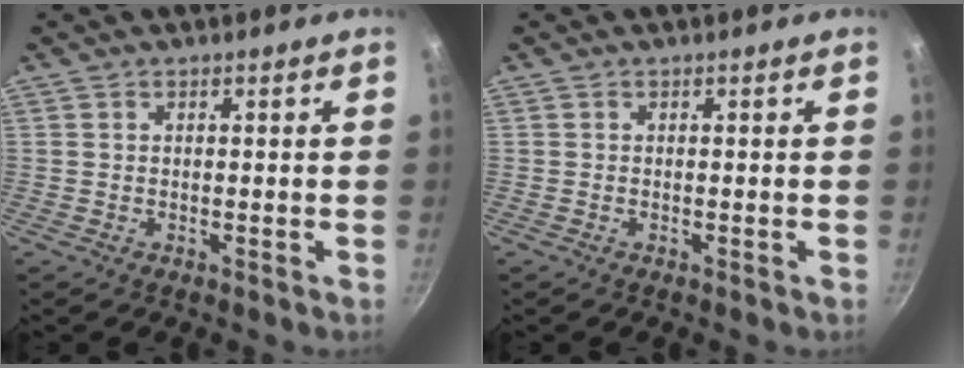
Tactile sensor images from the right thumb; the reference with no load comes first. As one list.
[{"total": 0.0}]